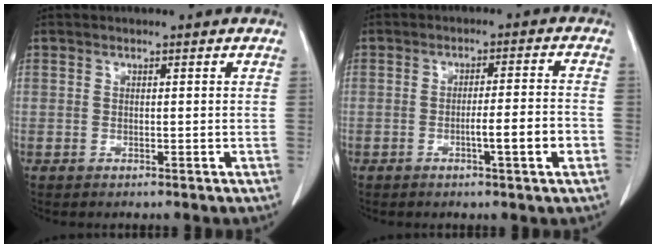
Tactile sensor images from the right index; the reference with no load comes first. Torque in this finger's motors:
{"motor_torque": [0.98, -0.38, 0.51, 0.07]}